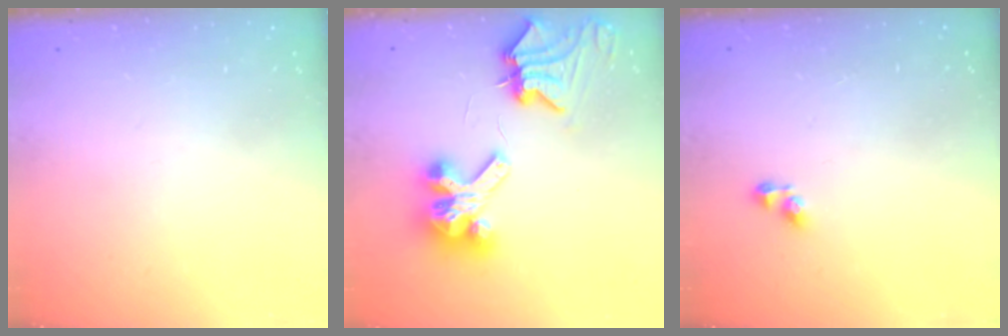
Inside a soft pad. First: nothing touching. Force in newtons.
{"total": 10.0, "press": 10.0, "slide": 1.0}
{"total": 3.6, "press": 3.6, "slide": 0.5}